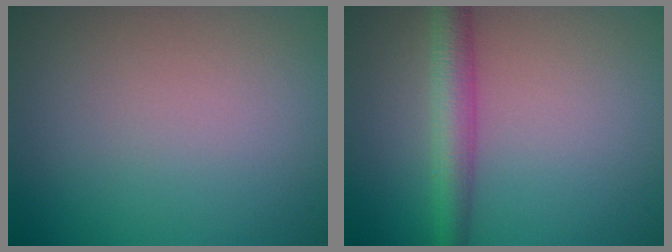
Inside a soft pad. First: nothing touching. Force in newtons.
{"total": 4.0, "press": 4.0, "slide": 0.1}